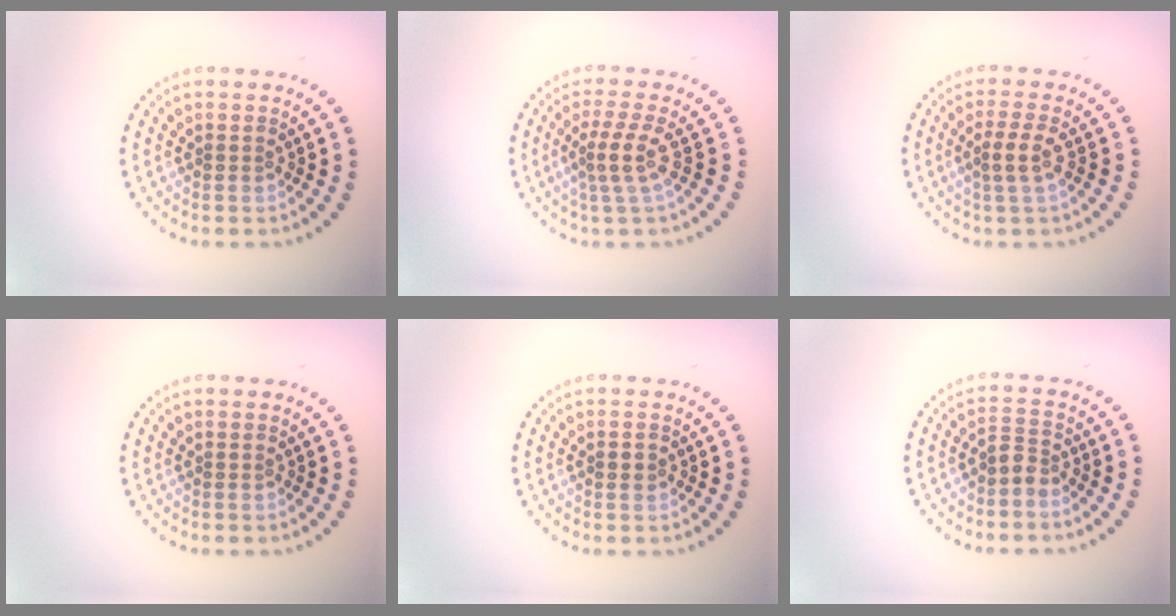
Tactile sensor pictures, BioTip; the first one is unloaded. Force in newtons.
{"total": 2.5, "press": 1.8, "slide": 1.8}
{"total": 2.1, "press": 1.9, "slide": 1.0}
{"total": 0.0}
{"total": 1.1, "press": 1.1, "slide": 0.0}
{"total": 1.7, "press": 1.4, "slide": 1.1}